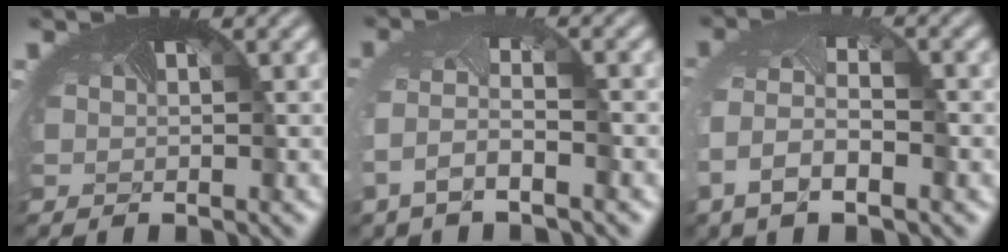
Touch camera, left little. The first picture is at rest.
{"total": 3.3, "force": [-2.0, 0.8, 2.6], "torque": [-0.067, -0.004, -0.041]}
{"total": 5.3, "force": [-2.1, 2.6, 4.2], "torque": [-0.095, -0.008, -0.040]}